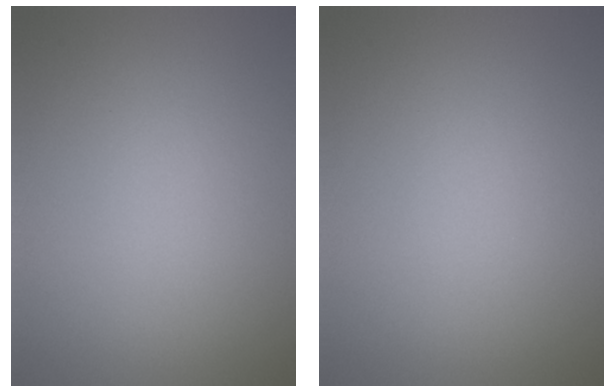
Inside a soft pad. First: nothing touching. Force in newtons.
{"total": 0.0}